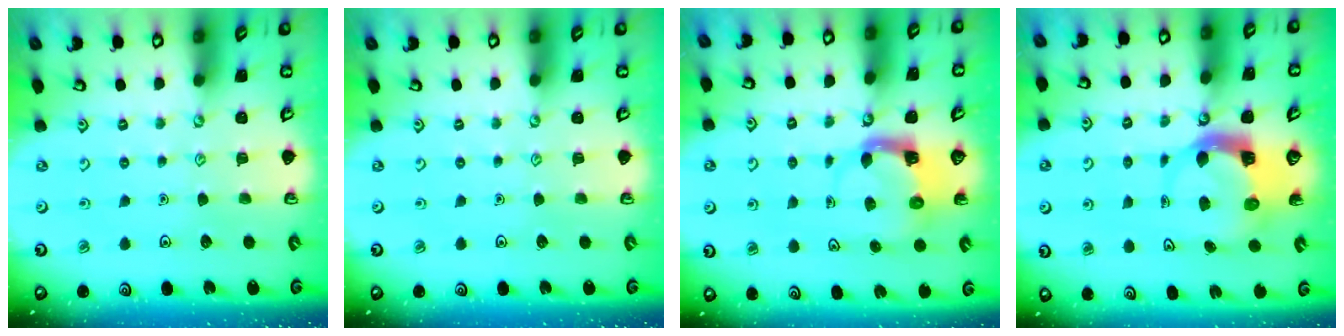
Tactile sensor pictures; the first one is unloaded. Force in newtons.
{"total": 0.0}
{"total": 3.8, "press": 3.7, "slide": 0.7}
{"total": 5.2, "press": 5.1, "slide": 0.6}